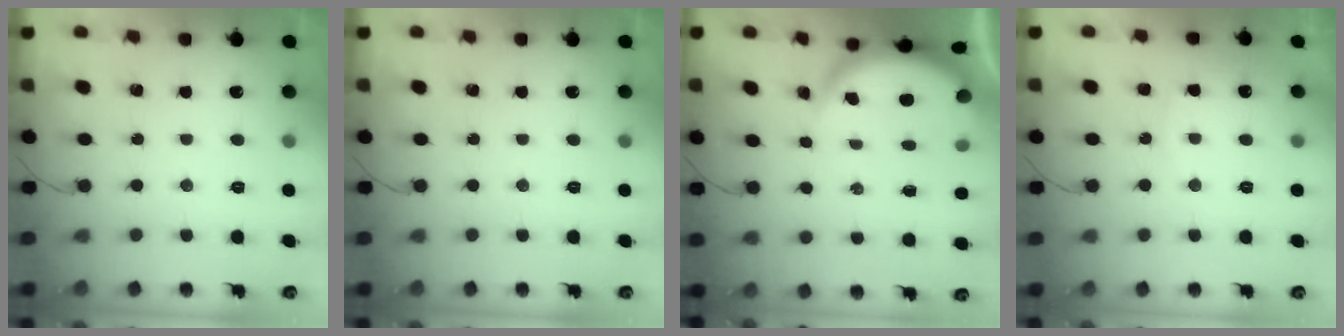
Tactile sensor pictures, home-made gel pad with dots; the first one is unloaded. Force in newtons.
{"total": 0.0}
{"total": 3.9, "press": 3.9, "slide": 0.2}
{"total": 4.7, "press": 4.7, "slide": 0.4}